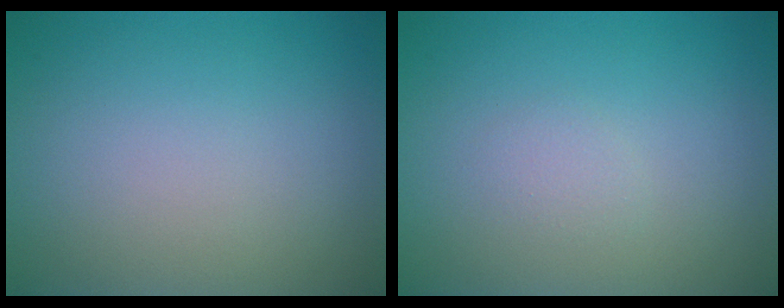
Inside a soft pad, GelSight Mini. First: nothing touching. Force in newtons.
{"total": 0.8, "press": 0.8, "slide": 0.1}